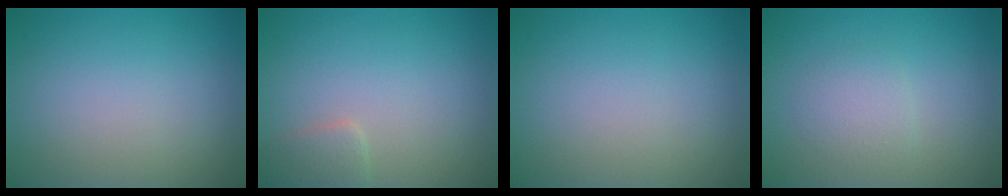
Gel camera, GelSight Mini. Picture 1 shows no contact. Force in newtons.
{"total": 1.7, "press": 1.7, "slide": 0.1}
{"total": 0.0}
{"total": 1.7, "press": 1.7, "slide": 0.1}